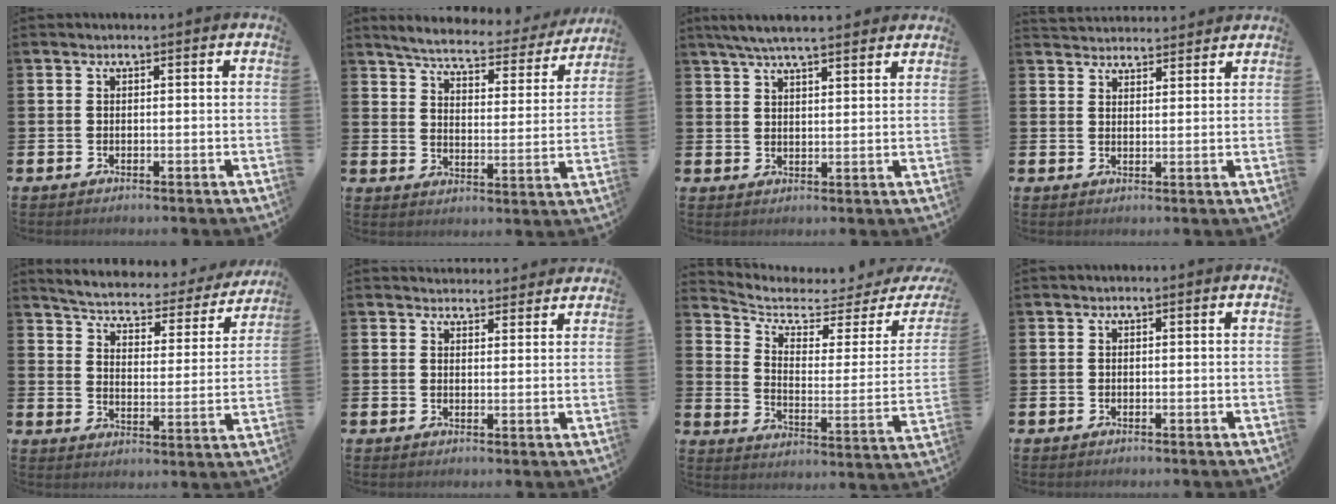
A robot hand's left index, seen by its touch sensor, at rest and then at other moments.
{"total": 5.6, "force": [5.2, 0.9, 1.8], "torque": [-0.052, -0.039, 0.082]}
{"total": 5.6, "force": [5.2, 0.7, 2.0], "torque": [-0.050, -0.014, 0.094]}
{"total": 3.4, "force": [3.3, 0.6, -0.2], "torque": [0.000, -0.017, 0.061]}
{"total": 4.1, "force": [3.8, 1.2, 1.0], "torque": [-0.043, -0.032, 0.055]}
{"total": 3.1, "force": [3.0, 0.7, -0.2], "torque": [0.010, -0.020, 0.052]}
{"total": 4.6, "force": [3.8, 1.8, 1.9], "torque": [-0.064, -0.035, 0.056]}
{"total": 0.0}